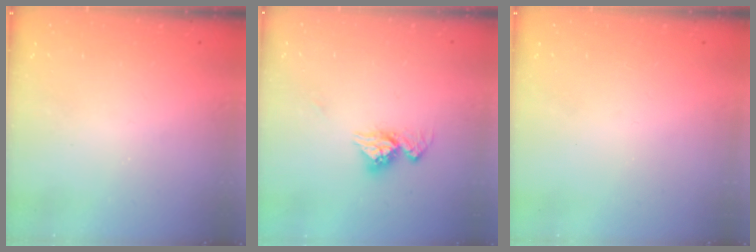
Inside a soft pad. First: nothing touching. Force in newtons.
{"total": 11.1, "press": 11.0, "slide": 0.9}
{"total": 0.0}